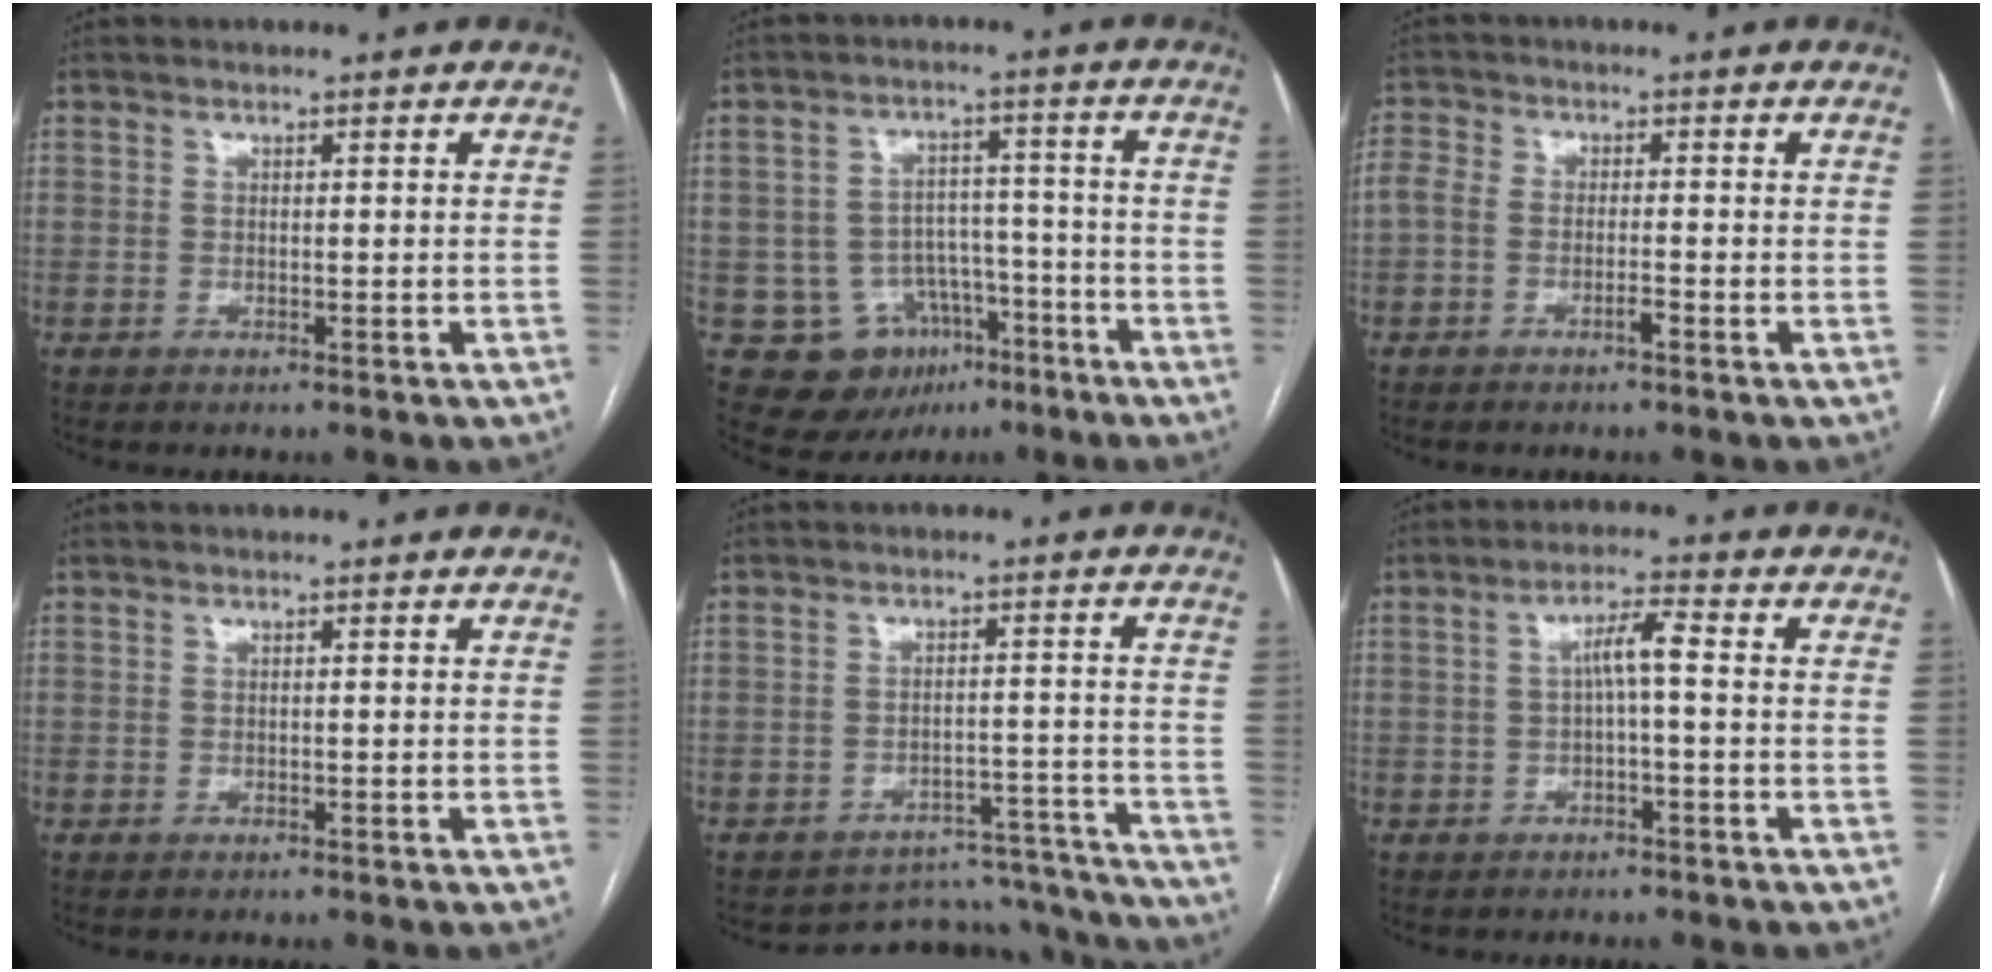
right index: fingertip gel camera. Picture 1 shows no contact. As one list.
[{"total": 11.1, "force": [-5.1, 9.1, 3.6], "torque": [-0.054, 0.029, -0.065]}, {"total": 3.5, "force": [-1.5, 1.5, 2.8], "torque": [-0.065, 0.014, -0.032]}, {"total": 0.0}, {"total": 12.1, "force": [-11.7, 3.1, -1.0], "torque": [0.035, 0.050, -0.144]}, {"total": 4.0, "force": [0.0, 0.4, 4.0], "torque": [-0.068, 0.015, 0.000]}]